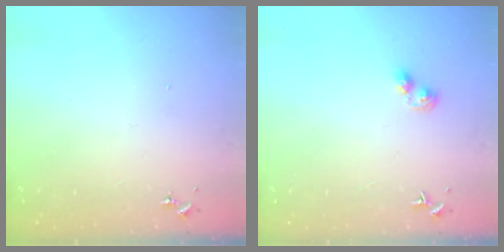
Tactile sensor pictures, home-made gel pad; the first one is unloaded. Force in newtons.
{"total": 3.1, "press": 3.1, "slide": 0.4}